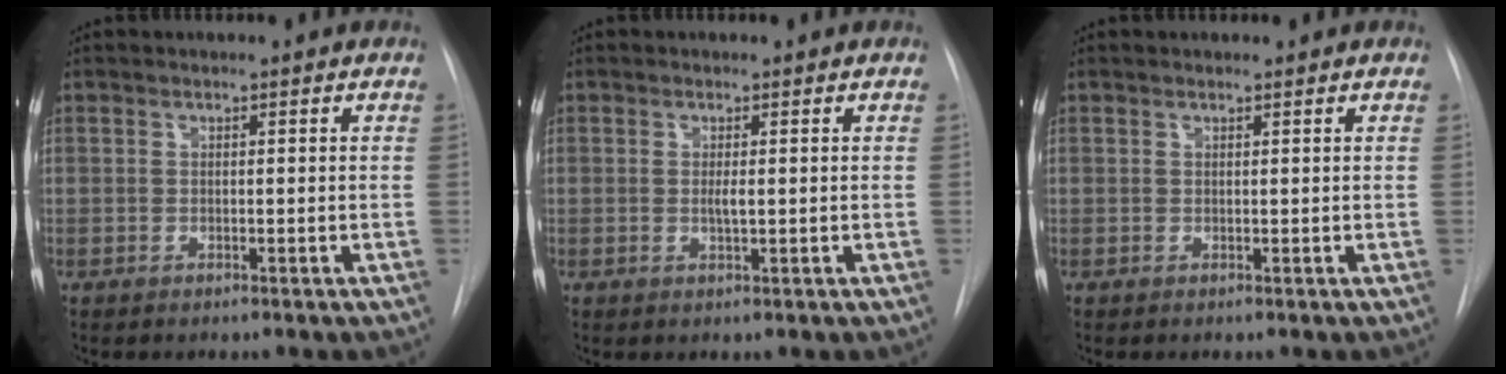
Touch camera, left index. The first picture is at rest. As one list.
[{"total": 1.2, "force": [0.2, 0.2, 1.2], "torque": [-0.027, -0.002, 0.003]}, {"total": 0.9, "force": [0.8, 0.2, 0.1], "torque": [-0.007, 0.006, 0.015]}]